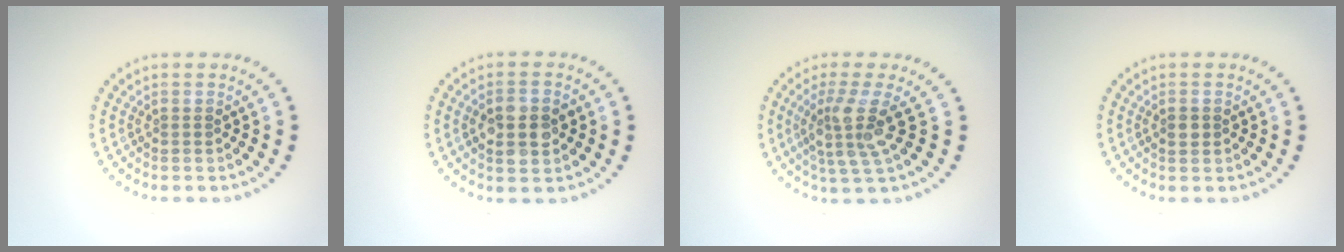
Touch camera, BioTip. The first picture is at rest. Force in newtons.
{"total": 3.8, "press": 3.8, "slide": 0.1}
{"total": 3.8, "press": 2.9, "slide": 2.5}
{"total": 1.2, "press": 1.2, "slide": 0.1}